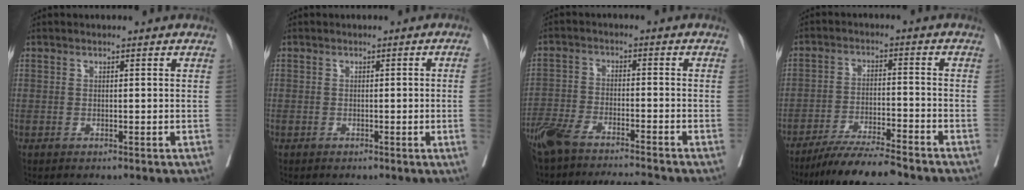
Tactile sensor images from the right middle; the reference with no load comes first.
{"total": 2.4, "force": [-0.4, -0.9, 2.2], "torque": [-0.026, -0.002, -0.004]}
{"total": 10.6, "force": [-9.4, 0.9, 4.8], "torque": [-0.088, -0.007, -0.160]}
{"total": 9.6, "force": [-8.4, 0.3, 4.6], "torque": [-0.075, -0.024, -0.142]}